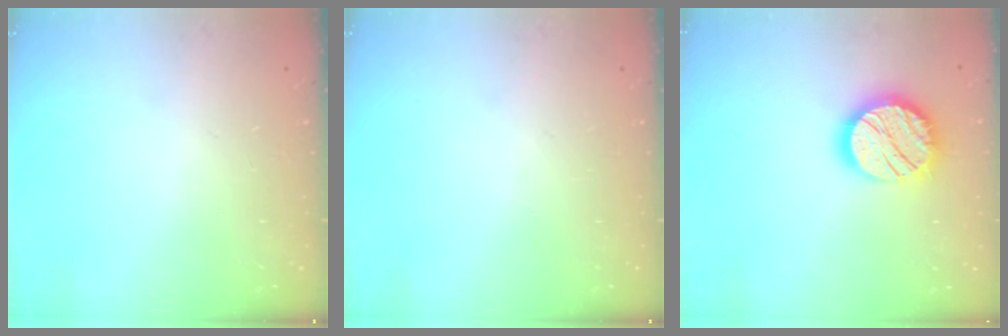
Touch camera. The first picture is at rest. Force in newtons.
{"total": 0.0}
{"total": 17.1, "press": 17.1, "slide": 1.3}